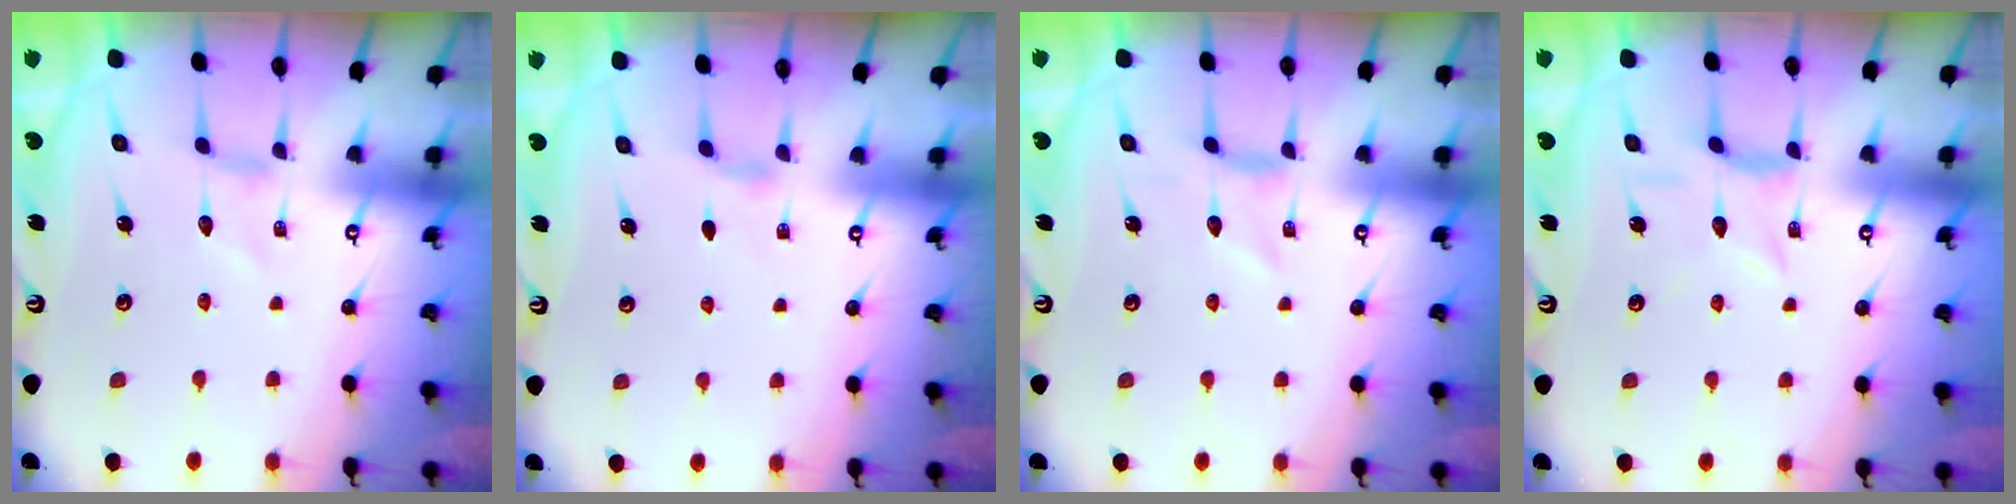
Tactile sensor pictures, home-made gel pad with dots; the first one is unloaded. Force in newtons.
{"total": 2.6, "press": 2.6, "slide": 0.6}
{"total": 0.0}
{"total": 2.4, "press": 2.4, "slide": 0.1}